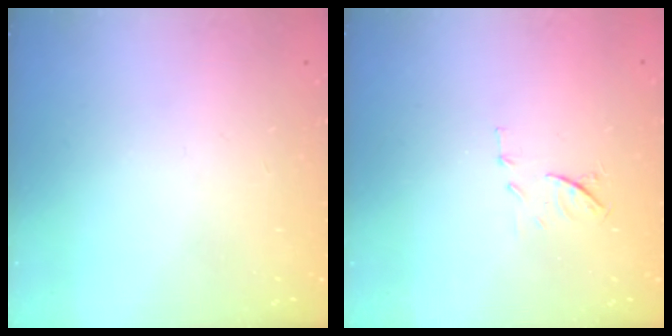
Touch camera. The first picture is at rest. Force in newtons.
{"total": 7.1, "press": 6.9, "slide": 1.3}